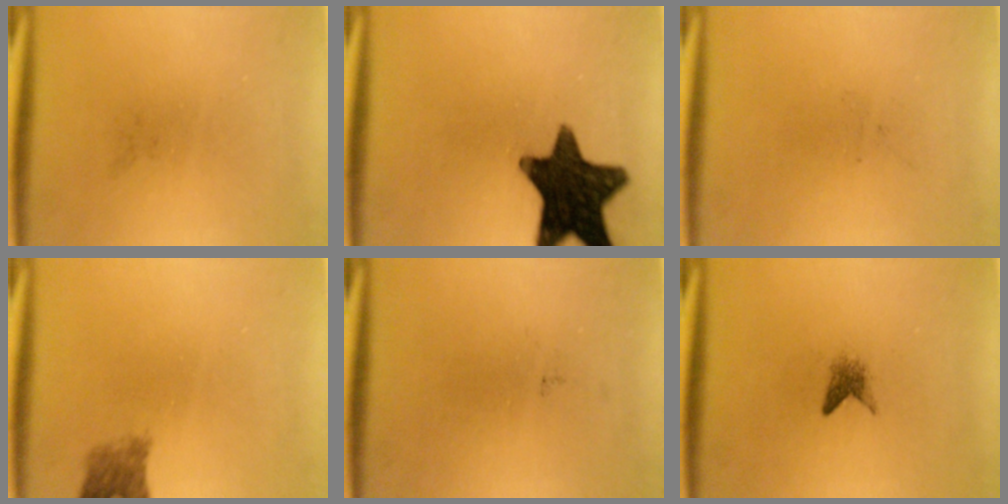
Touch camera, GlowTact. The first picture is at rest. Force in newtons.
{"total": 15.8}
{"total": 0.0}
{"total": 2.7}
{"total": 0.0}
{"total": 1.5}